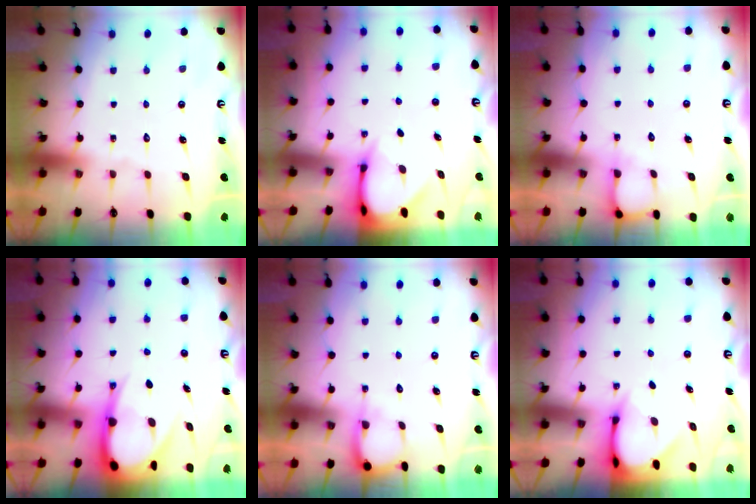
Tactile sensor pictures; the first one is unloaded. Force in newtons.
{"total": 3.4, "press": 3.4, "slide": 0.1}
{"total": 3.9, "press": 3.9, "slide": 0.5}
{"total": 11.4, "press": 11.3, "slide": 1.4}
{"total": 4.5, "press": 4.5, "slide": 0.4}
{"total": 3.5, "press": 3.5, "slide": 0.2}